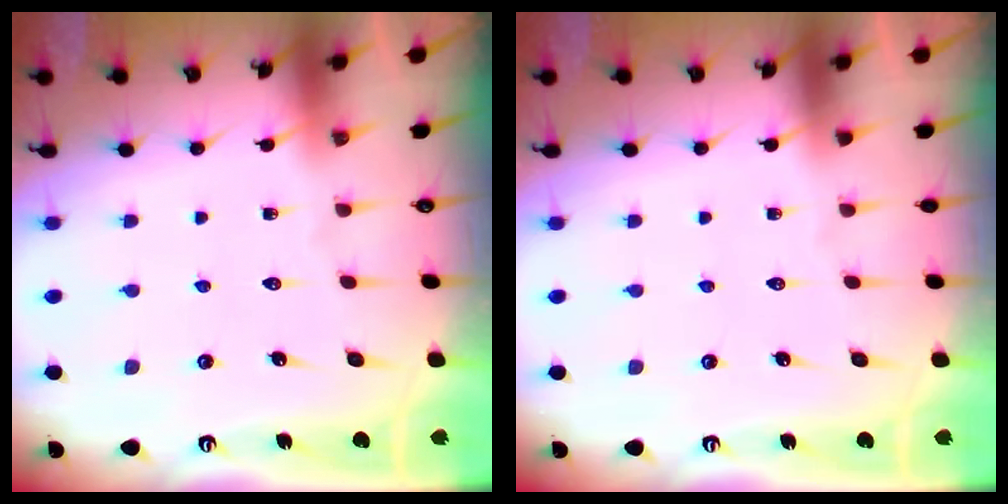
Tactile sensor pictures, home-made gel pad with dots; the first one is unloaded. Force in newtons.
{"total": 0.0}